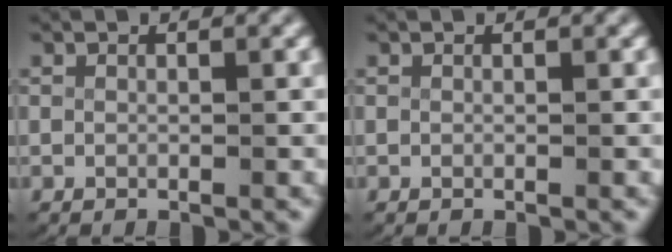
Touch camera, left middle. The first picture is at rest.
{"total": 0.0}